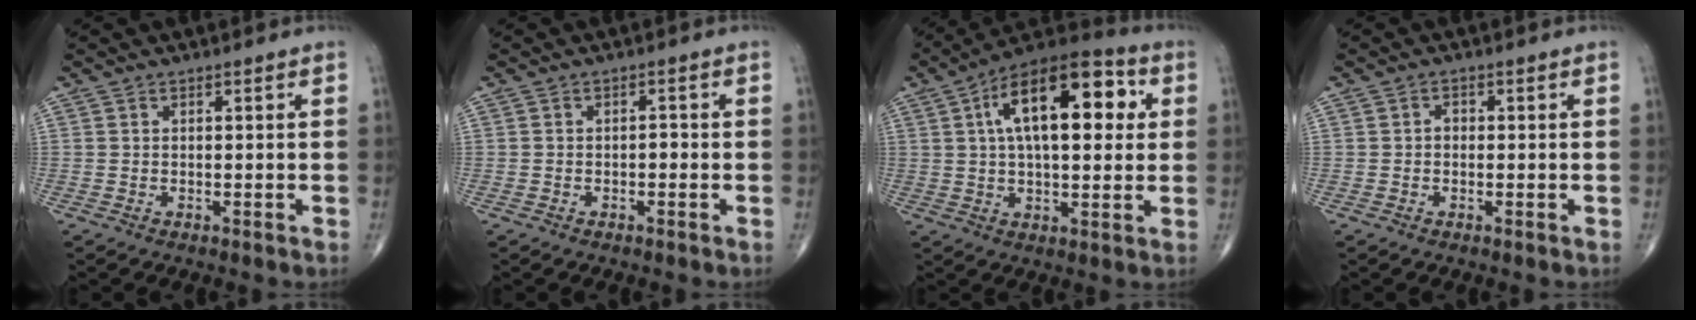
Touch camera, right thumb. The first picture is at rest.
{"total": 1.2, "force": [-0.4, 0.7, 0.8], "torque": [-0.004, 0.004, -0.010]}
{"total": 20.4, "force": [5.1, 9.5, 17.3], "torque": [-0.249, 0.019, 0.069]}
{"total": 1.2, "force": [-0.2, 0.9, 0.7], "torque": [-0.004, 0.003, -0.007]}